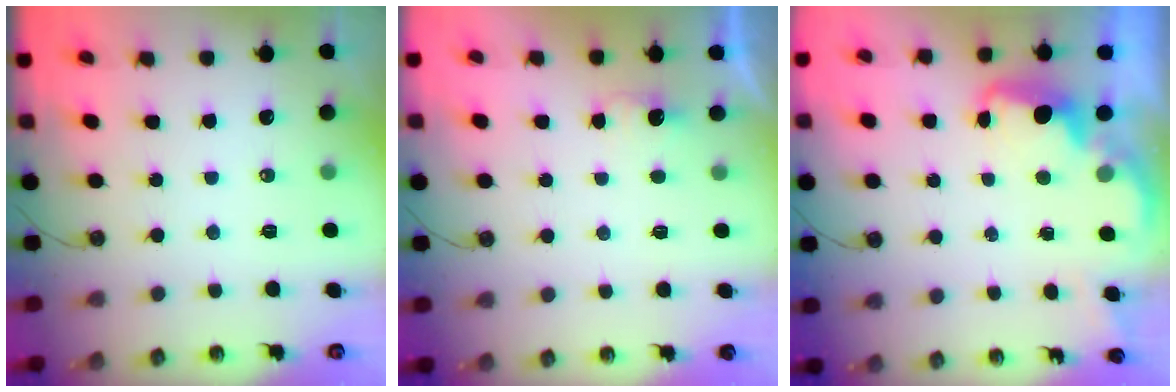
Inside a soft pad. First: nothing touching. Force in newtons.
{"total": 1.5, "press": 1.2, "slide": 0.8}
{"total": 2.1, "press": 2.0, "slide": 0.6}